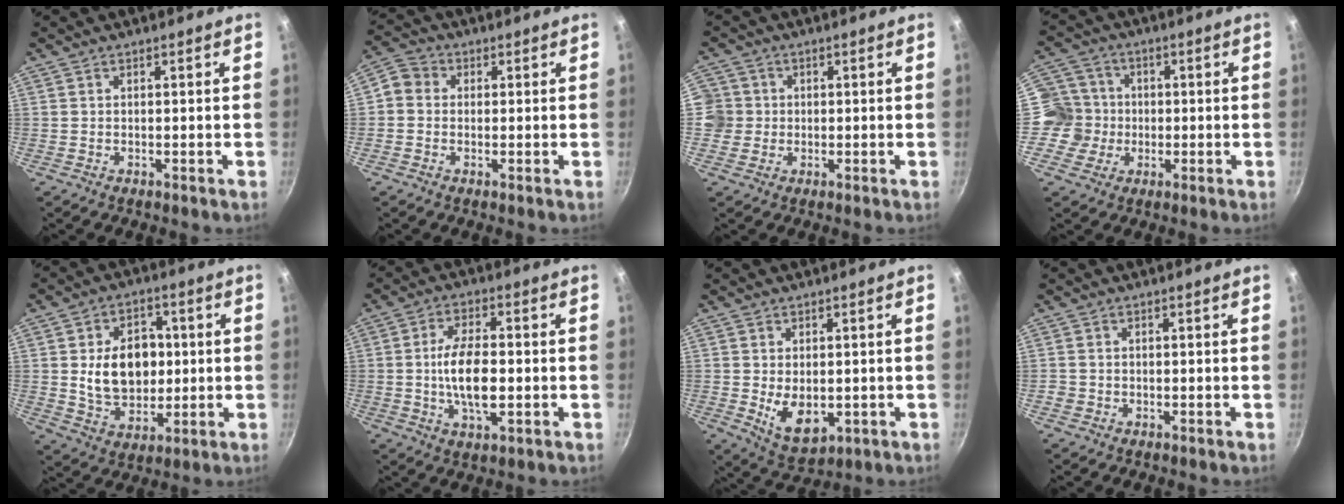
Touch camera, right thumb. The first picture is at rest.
{"total": 4.2, "force": [-0.1, 3.8, 1.8], "torque": [-0.021, 0.010, -0.021]}
{"total": 5.4, "force": [-0.1, 5.3, 1.1], "torque": [0.014, 0.005, -0.011]}
{"total": 7.7, "force": [-0.9, 7.6, 1.3], "torque": [0.014, 0.018, -0.038]}
{"total": 13.5, "force": [1.0, 9.9, 9.2], "torque": [-0.109, 0.001, 0.021]}
{"total": 10.4, "force": [-1.0, 4.7, 9.2], "torque": [-0.168, 0.012, -0.019]}
{"total": 8.0, "force": [-0.7, 5.1, 6.1], "torque": [-0.092, -0.017, 0.010]}
{"total": 1.3, "force": [-0.5, 1.1, 0.4], "torque": [-0.007, 0.001, -0.009]}